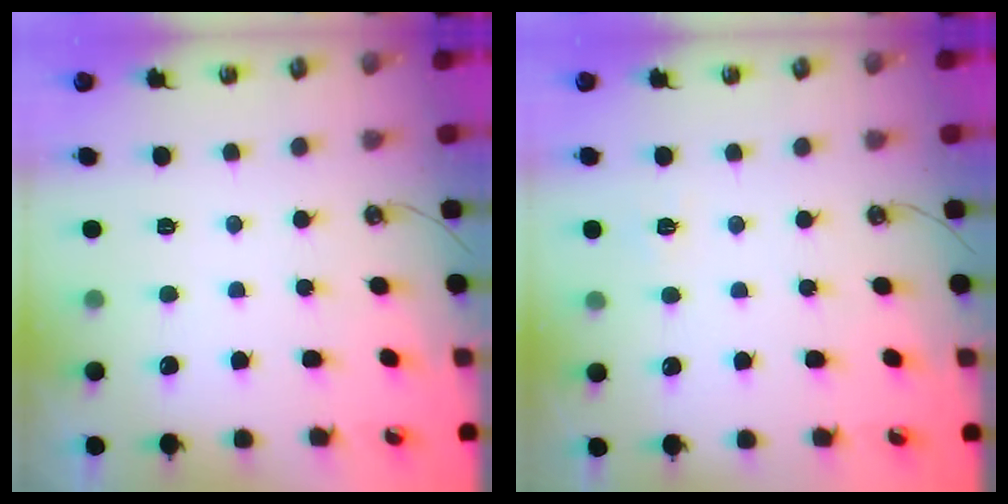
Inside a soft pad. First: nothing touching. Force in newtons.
{"total": 3.5, "press": 3.4, "slide": 0.4}